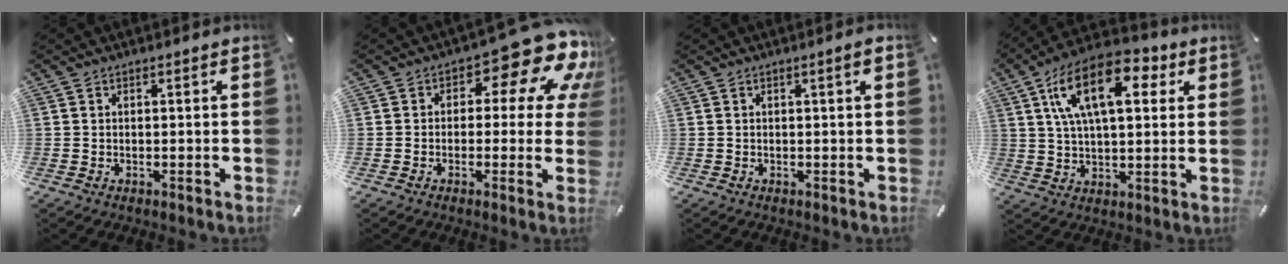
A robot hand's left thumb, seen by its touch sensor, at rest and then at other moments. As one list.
[{"total": 14.9, "force": [7.5, 6.8, 10.9], "torque": [-0.145, -0.054, 0.123]}, {"total": 1.7, "force": [0.4, 0.2, 1.7], "torque": [-0.030, 0.002, 0.006]}, {"total": 17.5, "force": [7.2, 8.7, 13.3], "torque": [-0.244, -0.010, 0.115]}]